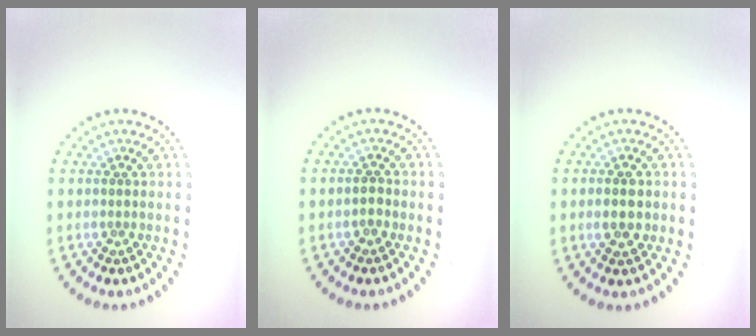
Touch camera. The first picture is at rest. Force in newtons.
{"total": 1.0, "press": 0.9, "slide": 0.3}
{"total": 2.0, "press": 2.0, "slide": 0.1}